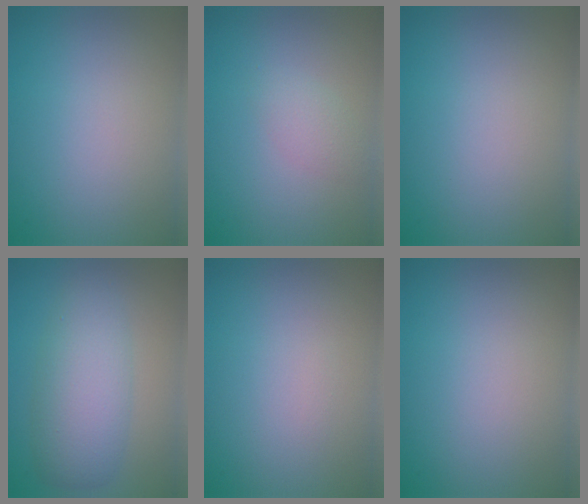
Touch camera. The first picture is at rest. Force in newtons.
{"total": 1.4, "press": 1.4, "slide": 0.1}
{"total": 0.0}
{"total": 5.5, "press": 5.5, "slide": 0.1}
{"total": 0.0}
{"total": 0.0}